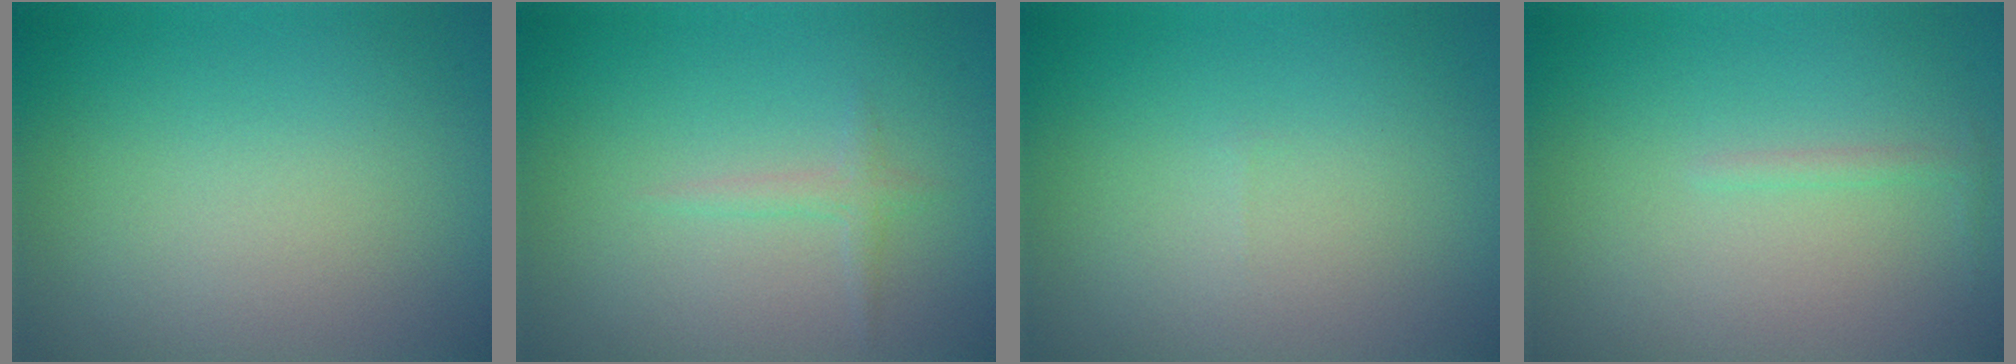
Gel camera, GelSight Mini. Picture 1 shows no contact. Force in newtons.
{"total": 1.0, "press": 1.0, "slide": 0.1}
{"total": 0.0}
{"total": 0.7, "press": 0.7, "slide": 0.0}